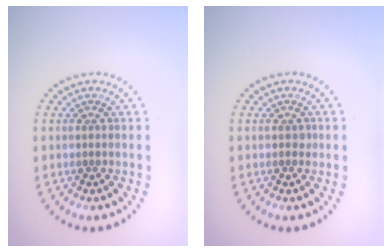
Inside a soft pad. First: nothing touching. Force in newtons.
{"total": 0.5, "press": 0.5, "slide": 0.2}